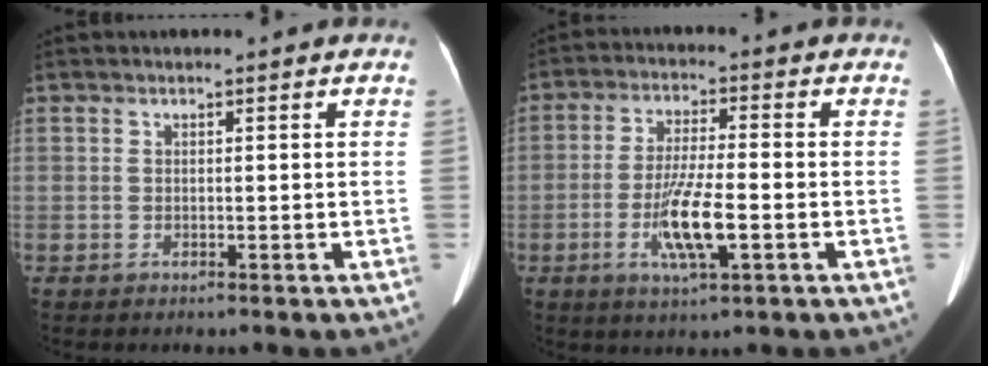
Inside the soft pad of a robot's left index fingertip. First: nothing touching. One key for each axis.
{"total": 8.4, "fx": -2.6, "fy": 1.1, "fz": 7.9, "tx": -0.156, "ty": -0.009, "tz": -0.048}